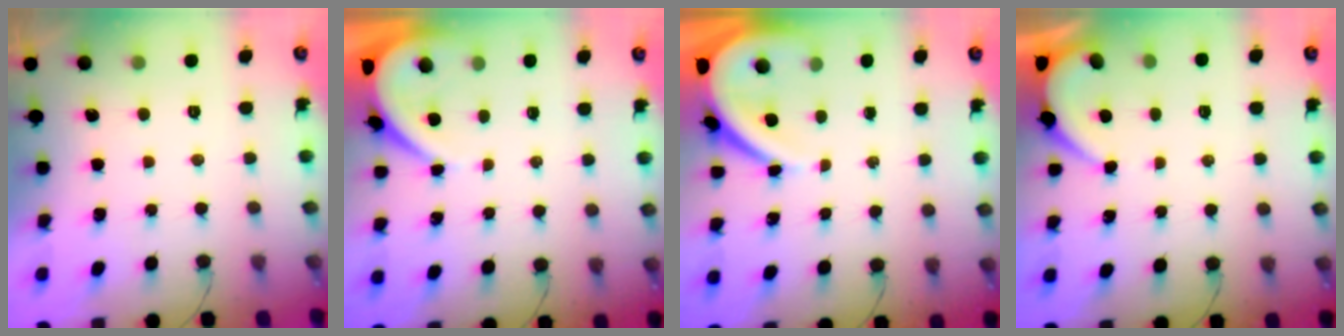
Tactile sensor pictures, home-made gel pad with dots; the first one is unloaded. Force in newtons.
{"total": 4.3, "press": 4.3, "slide": 0.1}
{"total": 8.3, "press": 8.2, "slide": 1.0}
{"total": 1.9, "press": 1.9, "slide": 0.3}